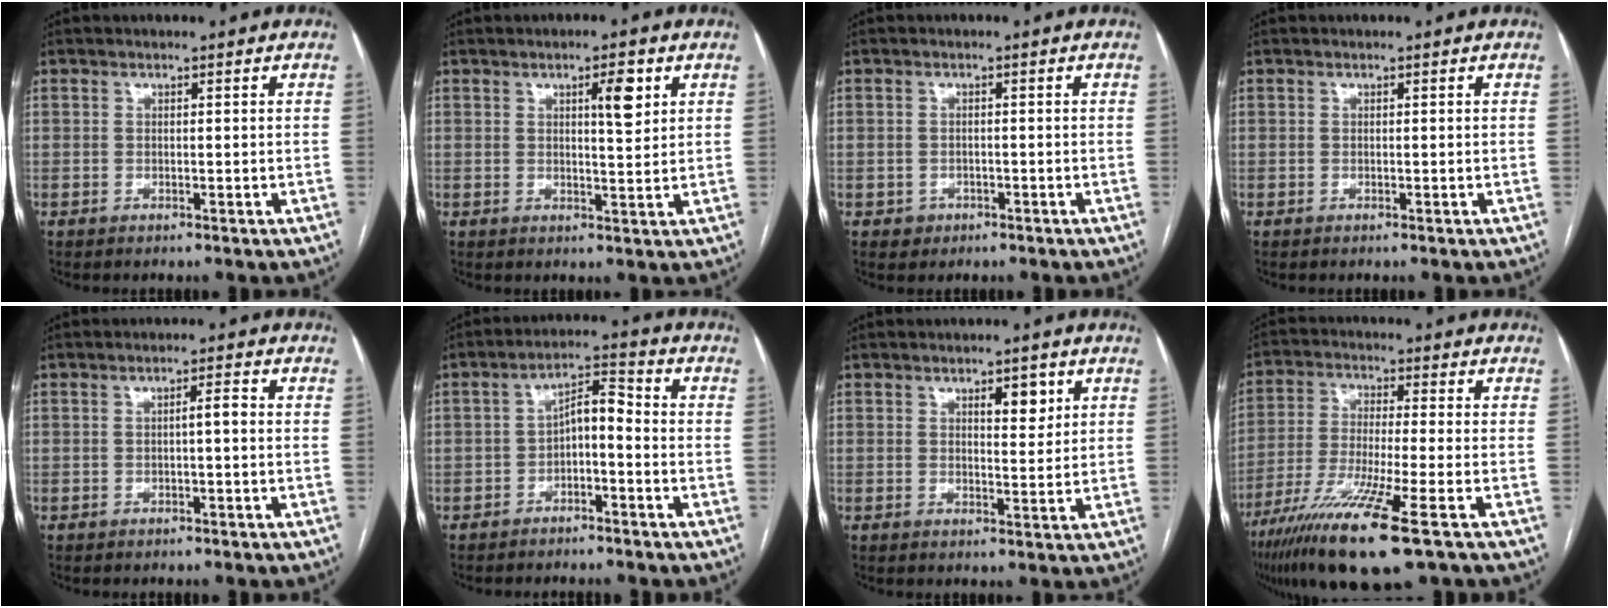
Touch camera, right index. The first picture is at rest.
{"total": 4.5, "force": [1.9, 0.8, 4.0], "torque": [-0.059, -0.002, 0.030]}
{"total": 2.0, "force": [-0.9, 1.7, 0.2], "torque": [0.002, 0.008, -0.010]}
{"total": 0.0}
{"total": 1.8, "force": [-0.1, 0.2, 1.7], "torque": [-0.026, 0.005, -0.001]}
{"total": 5.3, "force": [-1.6, 2.1, 4.6], "torque": [-0.082, 0.027, -0.029]}
{"total": 3.9, "force": [1.9, 1.4, 3.2], "torque": [-0.044, -0.004, 0.028]}
{"total": 14.8, "force": [-8.6, 0.2, 12.0], "torque": [-0.243, -0.041, -0.157]}